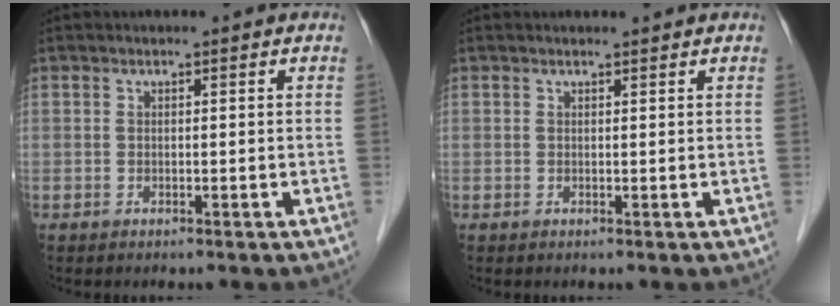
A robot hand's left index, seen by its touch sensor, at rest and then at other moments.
{"total": 1.3, "force": [1.2, 0.1, 0.2], "torque": [-0.008, 0.008, 0.019]}